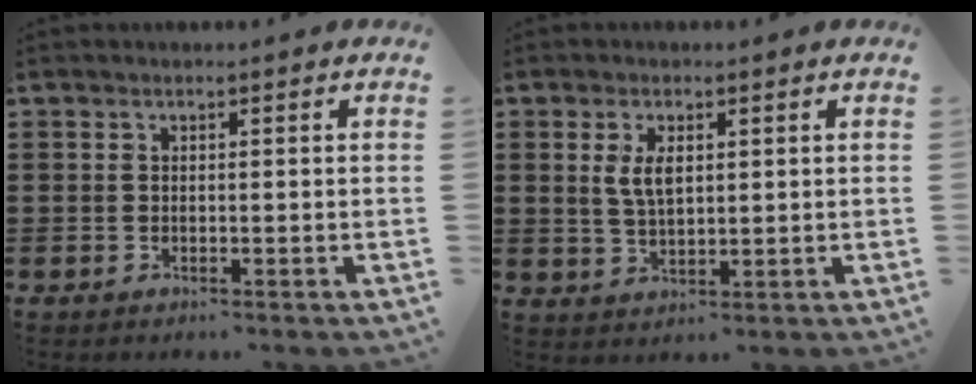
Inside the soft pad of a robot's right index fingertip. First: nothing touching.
{"total": 4.1, "force": [1.1, 1.8, 3.5], "torque": [-0.074, 0.007, 0.018]}